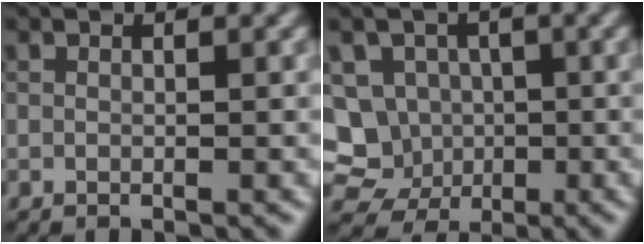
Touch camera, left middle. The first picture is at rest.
{"total": 9.5, "force": [-1.1, 8.9, 3.1], "torque": [-0.059, 0.018, -0.053]}